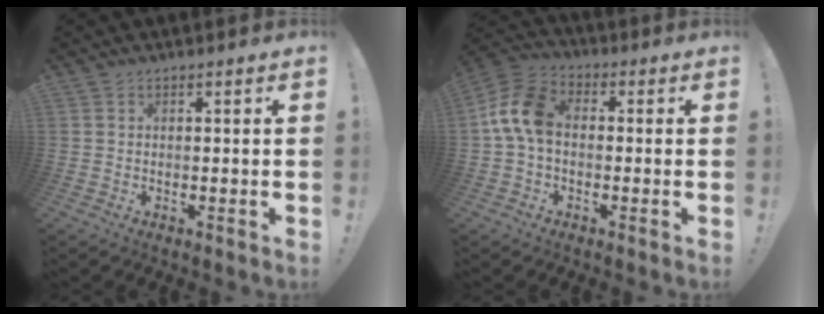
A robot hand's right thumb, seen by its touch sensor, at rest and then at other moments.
{"total": 11.6, "force": [0.4, 7.6, 8.8], "torque": [-0.176, 0.016, 0.013]}